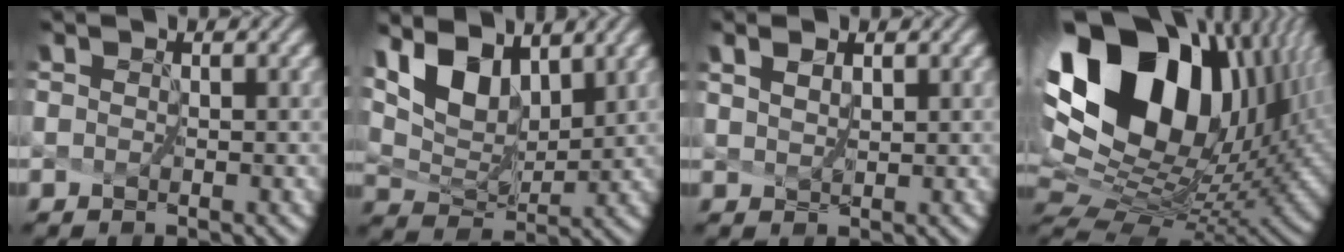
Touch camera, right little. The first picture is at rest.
{"total": 6.1, "force": [4.5, 2.3, 3.4], "torque": [-0.078, 0.003, 0.089]}
{"total": 1.2, "force": [1.1, 0.0, 0.5], "torque": [-0.012, 0.003, 0.029]}
{"total": 18.0, "force": [6.8, 10.4, 13.0], "torque": [-0.253, 0.025, 0.130]}